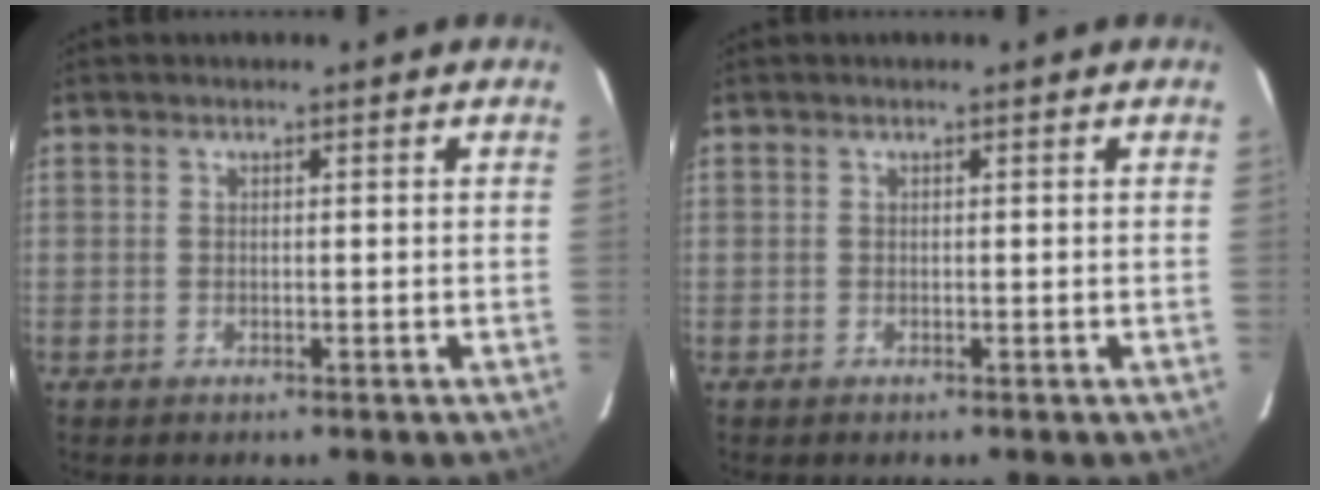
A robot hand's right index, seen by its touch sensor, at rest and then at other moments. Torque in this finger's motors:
{"motor_torque": [0.29, 0.13, 0.01, 0.01]}